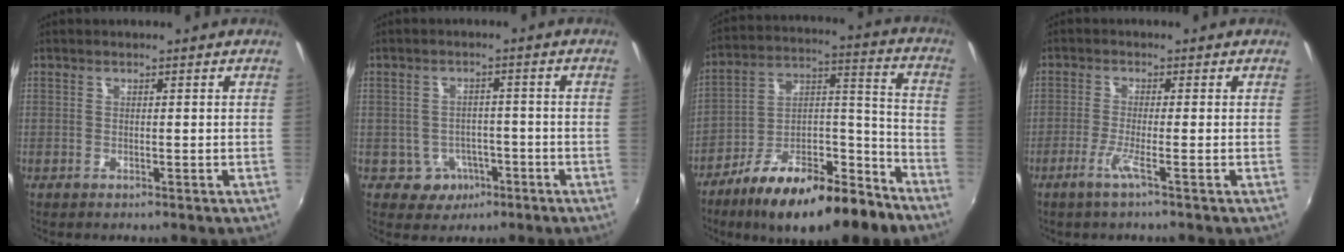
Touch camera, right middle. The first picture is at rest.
{"total": 5.1, "force": [-2.4, 4.4, 0.9], "torque": [-0.032, 0.010, -0.024]}
{"total": 21.2, "force": [-14.2, 6.6, 14.3], "torque": [-0.237, 0.001, -0.229]}
{"total": 3.7, "force": [-2.2, -0.7, 2.9], "torque": [-0.073, -0.011, -0.045]}